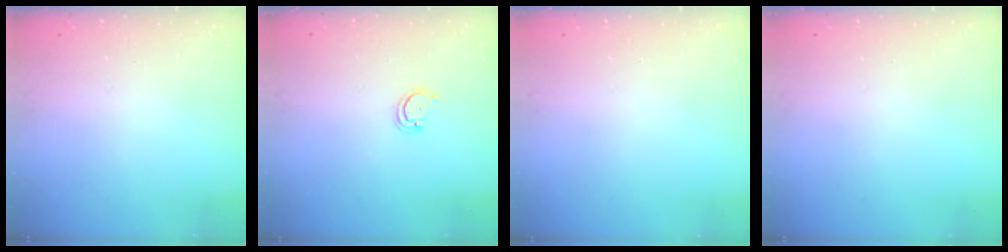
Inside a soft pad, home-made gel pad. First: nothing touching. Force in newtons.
{"total": 2.2, "press": 2.2, "slide": 0.2}
{"total": 0.0}
{"total": 0.0}